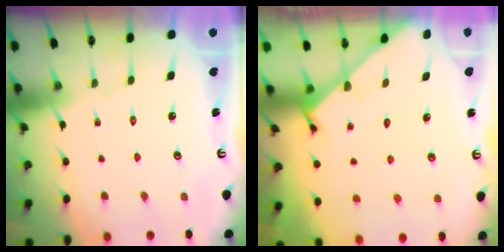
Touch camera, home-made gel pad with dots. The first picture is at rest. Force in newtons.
{"total": 1.5, "press": 1.5, "slide": 0.1}